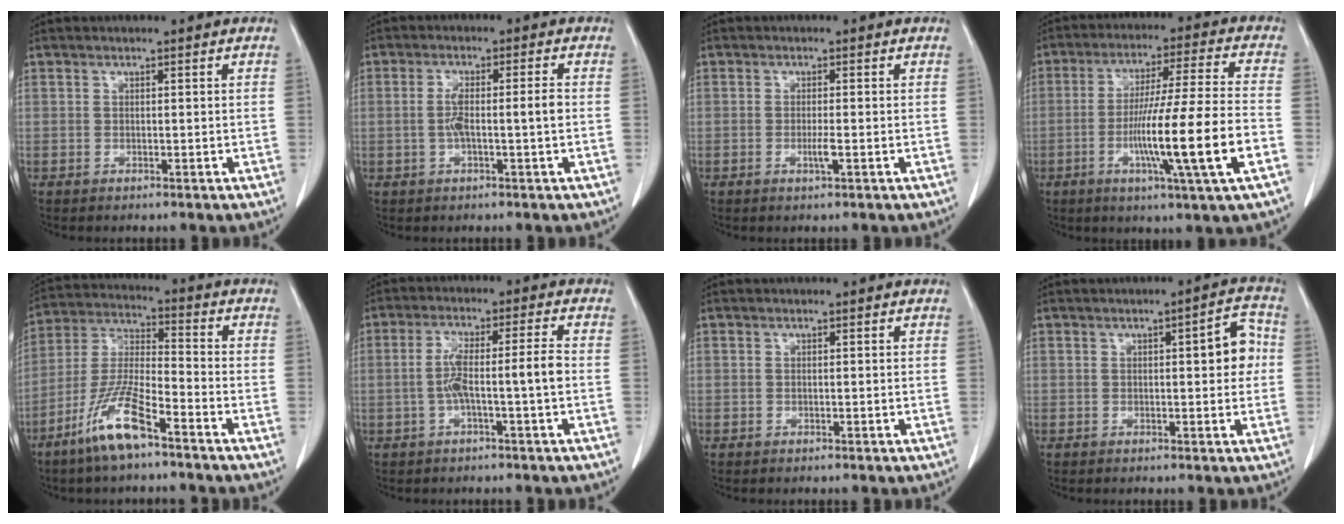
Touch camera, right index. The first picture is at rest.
{"total": 4.8, "force": [-0.6, 0.2, 4.8], "torque": [-0.092, 0.009, -0.008]}
{"total": 3.0, "force": [-0.9, -0.1, 2.9], "torque": [-0.056, -0.006, -0.017]}
{"total": 15.8, "force": [-4.7, -1.1, 15.0], "torque": [-0.269, -0.011, -0.083]}
{"total": 11.4, "force": [-7.1, 1.7, 8.8], "torque": [-0.188, -0.018, -0.142]}
{"total": 6.4, "force": [-1.3, -0.2, 6.3], "torque": [-0.120, 0.020, -0.019]}
{"total": 0.0}
{"total": 5.2, "force": [0.5, 1.5, 5.0], "torque": [-0.058, 0.013, 0.002]}